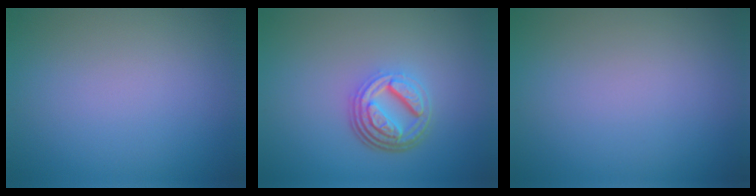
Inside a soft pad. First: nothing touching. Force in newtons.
{"total": 4.9, "press": 3.6, "slide": 3.4}
{"total": 0.0}